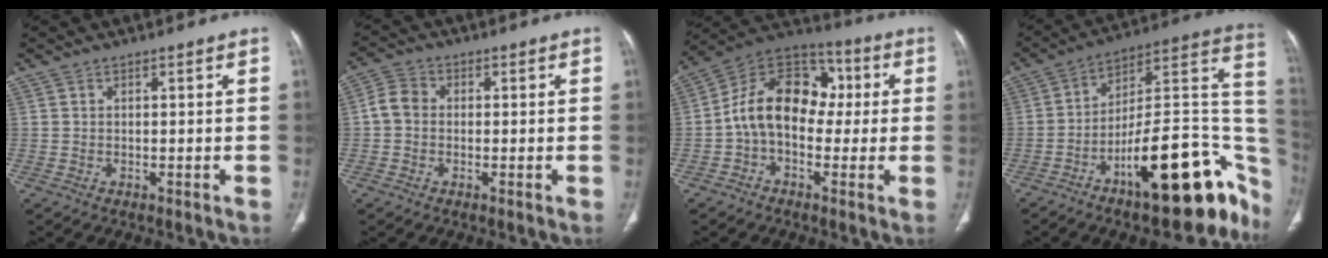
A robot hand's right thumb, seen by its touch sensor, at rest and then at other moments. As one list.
[{"total": 4.2, "force": [-0.3, 3.5, 2.3], "torque": [-0.039, 0.012, -0.015]}, {"total": 15.3, "force": [-0.1, 10.7, 11.0], "torque": [-0.154, 0.044, -0.018]}, {"total": 28.7, "force": [-12.6, 10.7, 23.4], "torque": [-0.216, 0.099, -0.183]}]